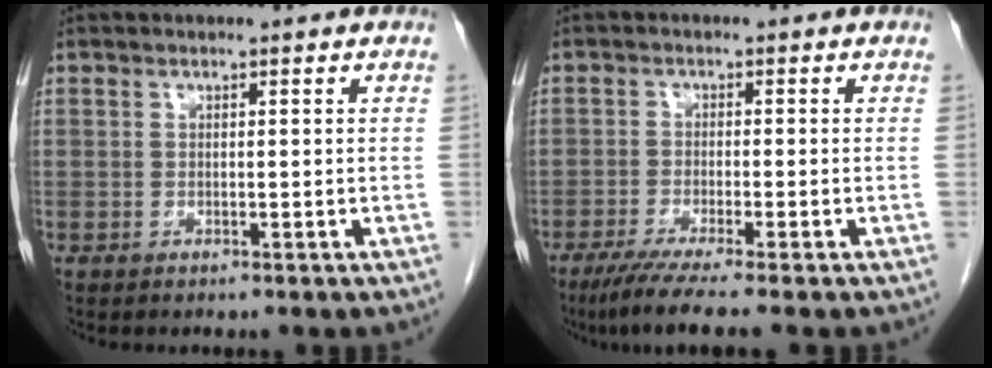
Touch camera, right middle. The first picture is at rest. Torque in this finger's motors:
{"motor_torque": [0.92, -0.73, 0.10, 0.07]}